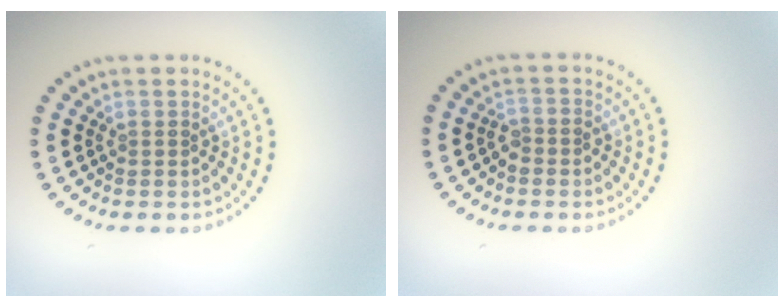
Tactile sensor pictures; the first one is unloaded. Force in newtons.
{"total": 1.0, "press": 0.9, "slide": 0.4}